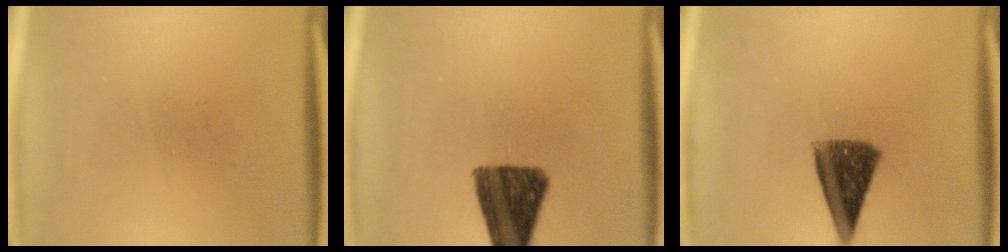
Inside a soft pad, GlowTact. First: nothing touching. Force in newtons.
{"total": 12.1}
{"total": 9.2}